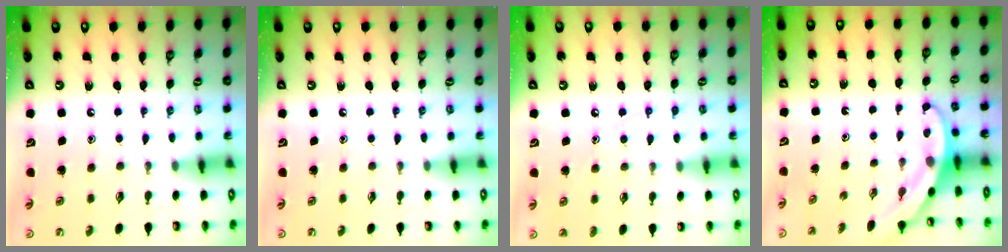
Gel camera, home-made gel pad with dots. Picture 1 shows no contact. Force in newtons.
{"total": 0.0}
{"total": 6.4, "press": 6.4, "slide": 0.5}
{"total": 3.8, "press": 3.8, "slide": 0.3}